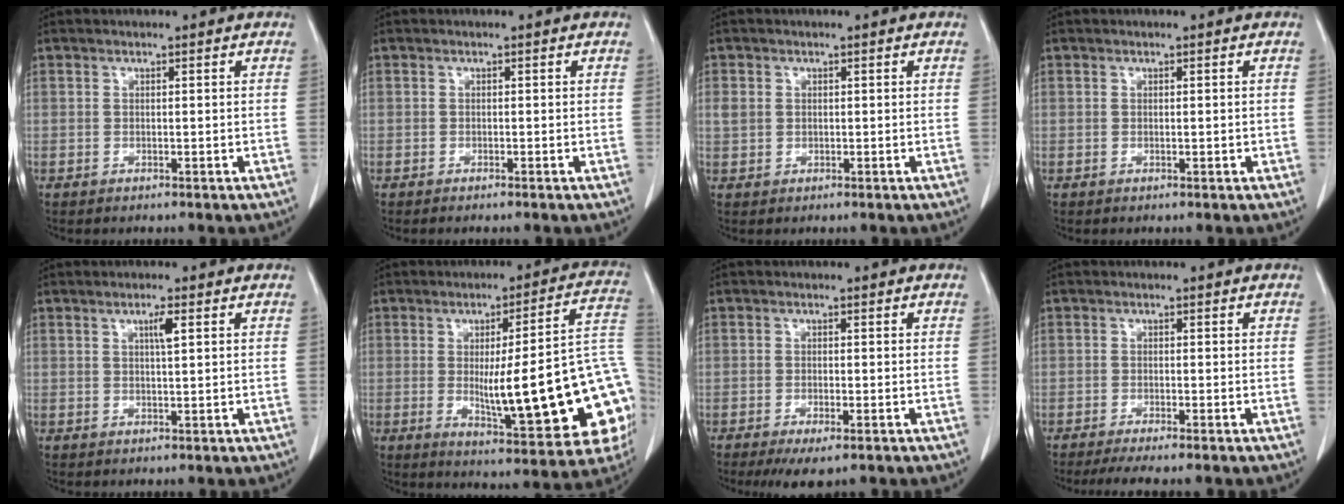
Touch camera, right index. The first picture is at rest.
{"total": 0.7, "force": [-0.6, 0.0, 0.4], "torque": [-0.010, -0.002, -0.009]}
{"total": 2.0, "force": [0.4, 1.7, 1.0], "torque": [-0.024, 0.010, 0.010]}
{"total": 0.7, "force": [-0.1, 0.2, 0.6], "torque": [-0.011, -0.002, 0.001]}
{"total": 2.1, "force": [0.8, 0.0, 2.0], "torque": [-0.036, 0.000, 0.013]}
{"total": 24.5, "force": [-3.5, 3.5, 24.0], "torque": [-0.234, 0.012, -0.038]}
{"total": 4.5, "force": [-2.8, 1.1, 3.3], "torque": [-0.054, -0.010, -0.040]}
{"total": 4.9, "force": [-4.1, 0.0, 2.8], "torque": [-0.039, -0.009, -0.064]}